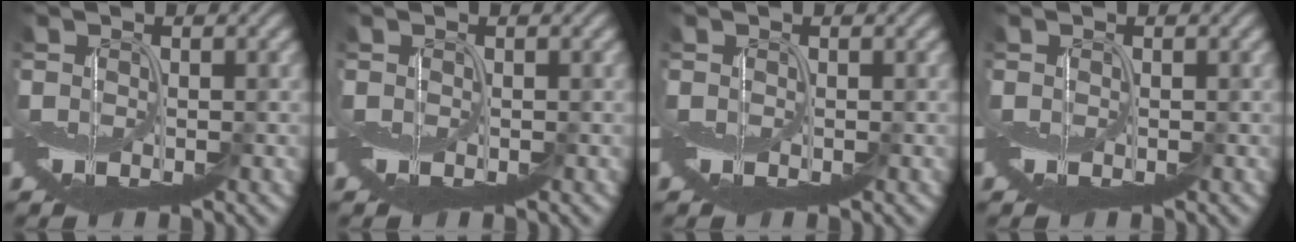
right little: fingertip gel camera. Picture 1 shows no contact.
{"total": 0.0}
{"total": 0.0}
{"total": 0.0}